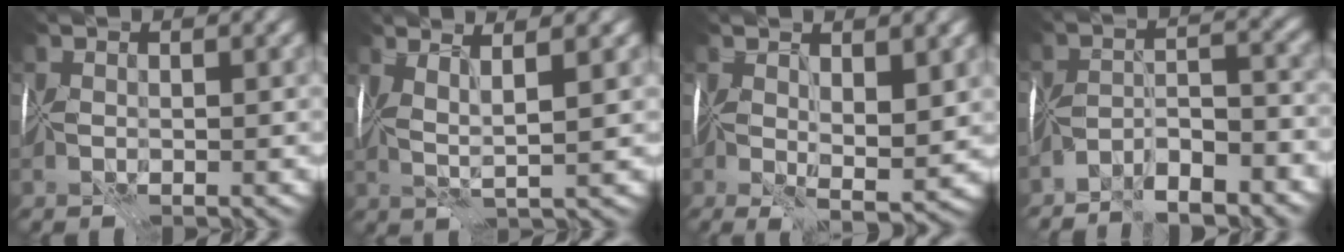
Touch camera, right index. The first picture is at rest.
{"total": 2.9, "force": [1.4, -0.2, 2.6], "torque": [-0.047, -0.002, 0.025]}
{"total": 4.8, "force": [1.0, 1.4, 4.5], "torque": [-0.079, -0.012, 0.021]}
{"total": 4.6, "force": [-4.1, 0.5, 1.9], "torque": [-0.022, 0.006, -0.075]}